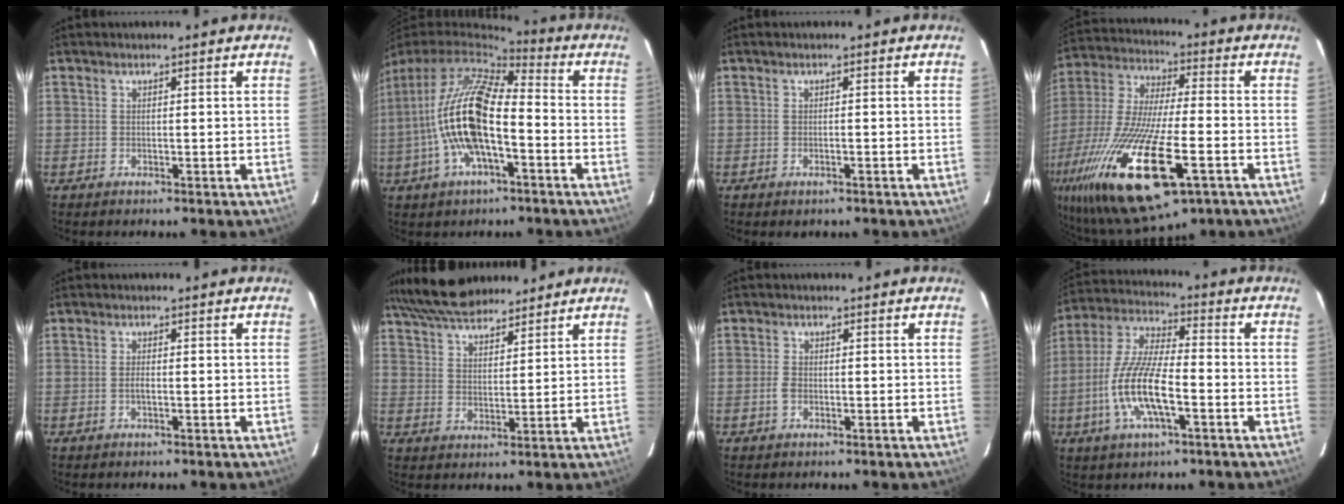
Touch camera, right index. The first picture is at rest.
{"total": 16.8, "force": [-4.2, 6.0, 15.1], "torque": [-0.290, -0.008, -0.082]}
{"total": 1.0, "force": [-0.6, 0.5, 0.6], "torque": [-0.009, 0.001, -0.009]}
{"total": 29.4, "force": [-13.4, 9.2, 24.5], "torque": [-0.516, -0.075, -0.241]}
{"total": 1.4, "force": [-0.4, 0.4, 1.3], "torque": [-0.027, 0.001, -0.008]}
{"total": 13.2, "force": [11.3, 4.2, 5.5], "torque": [-0.112, 0.042, 0.191]}
{"total": 1.8, "force": [-0.6, 1.2, 1.1], "torque": [-0.026, 0.003, -0.013]}
{"total": 13.9, "force": [-4.5, 4.2, 12.5], "torque": [-0.264, -0.003, -0.088]}